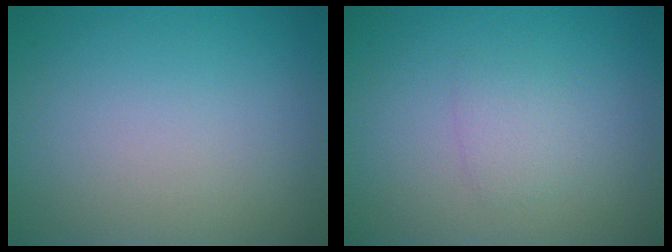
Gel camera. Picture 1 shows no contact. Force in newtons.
{"total": 1.4, "press": 1.4, "slide": 0.1}